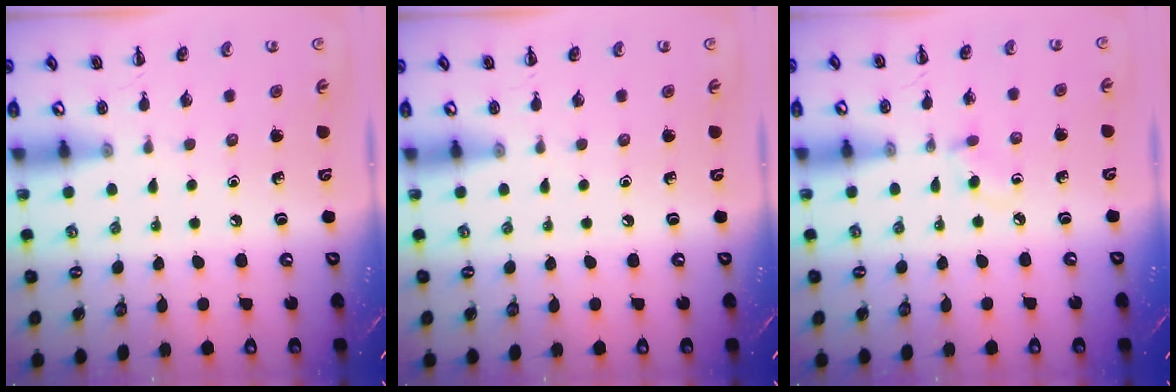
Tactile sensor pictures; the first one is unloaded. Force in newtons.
{"total": 0.0}
{"total": 1.8, "press": 1.6, "slide": 0.8}